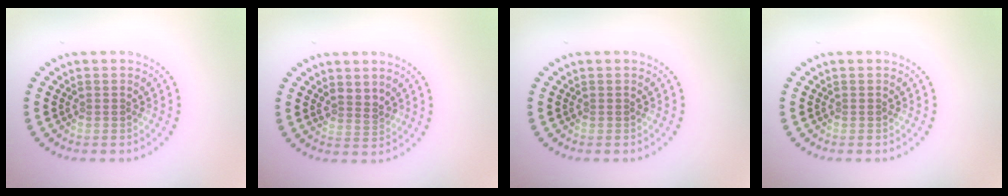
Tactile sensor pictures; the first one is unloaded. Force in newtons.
{"total": 1.4, "press": 1.2, "slide": 0.8}
{"total": 0.0}
{"total": 0.0}